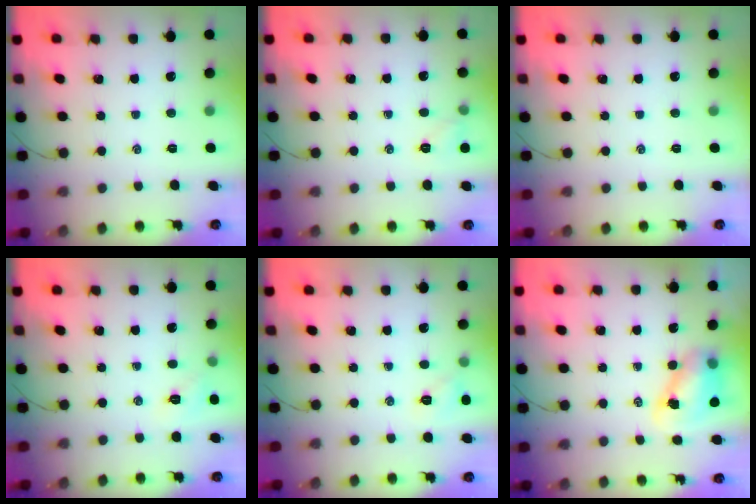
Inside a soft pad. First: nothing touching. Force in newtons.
{"total": 5.5, "press": 5.3, "slide": 1.5}
{"total": 0.0}
{"total": 5.4, "press": 5.3, "slide": 1.4}
{"total": 5.8, "press": 5.5, "slide": 1.6}
{"total": 7.8, "press": 7.5, "slide": 2.0}